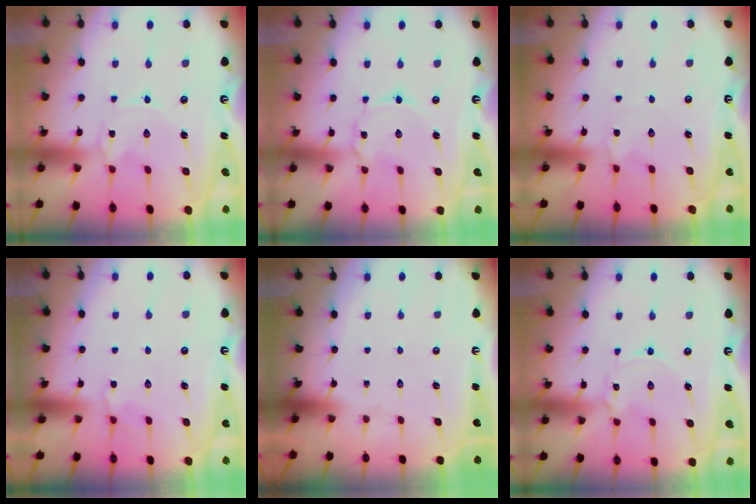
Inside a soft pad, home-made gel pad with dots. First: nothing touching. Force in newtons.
{"total": 2.0, "press": 2.0, "slide": 0.2}
{"total": 1.7, "press": 1.6, "slide": 0.5}
{"total": 2.2, "press": 1.9, "slide": 1.2}
{"total": 0.0}
{"total": 0.9, "press": 0.9, "slide": 0.1}